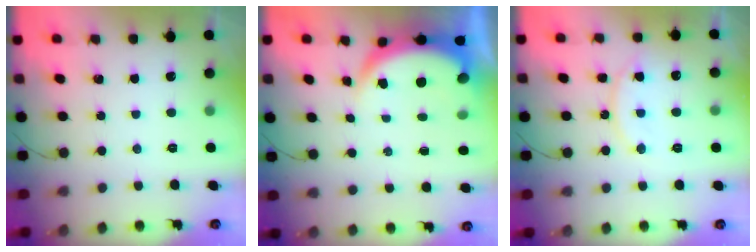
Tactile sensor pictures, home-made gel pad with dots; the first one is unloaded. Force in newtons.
{"total": 6.3, "press": 6.2, "slide": 1.0}
{"total": 11.4, "press": 11.4, "slide": 0.9}